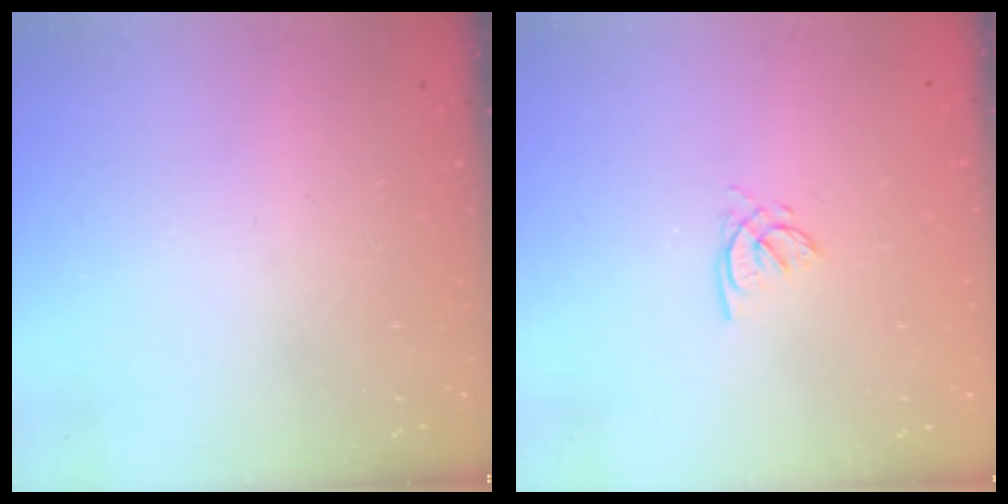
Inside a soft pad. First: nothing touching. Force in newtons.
{"total": 1.4, "press": 1.4, "slide": 0.2}